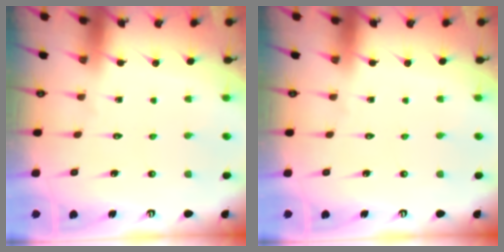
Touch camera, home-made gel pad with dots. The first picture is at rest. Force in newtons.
{"total": 0.0}